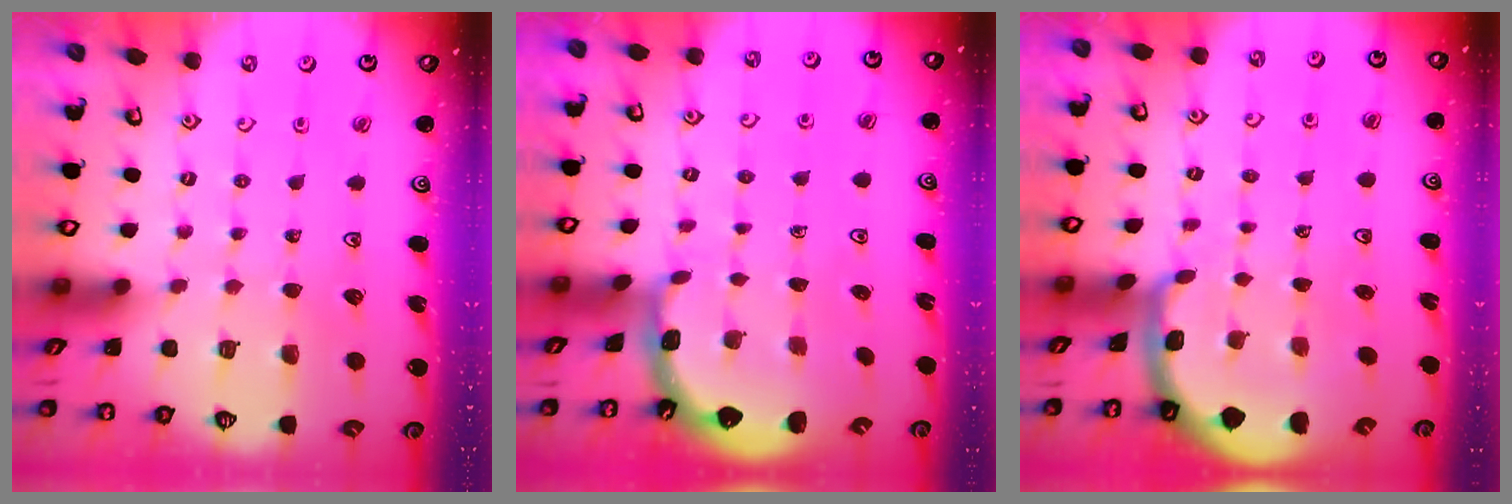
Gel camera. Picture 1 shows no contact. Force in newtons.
{"total": 1.4, "press": 1.4, "slide": 0.1}
{"total": 2.4, "press": 2.4, "slide": 0.4}